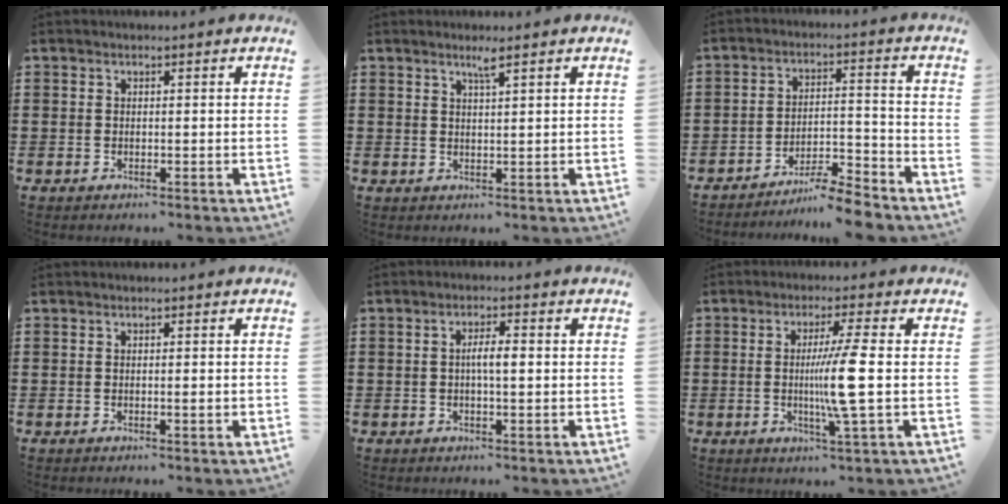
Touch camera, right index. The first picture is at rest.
{"total": 2.1, "force": [1.5, -0.1, 1.4], "torque": [-0.029, -0.002, 0.026]}
{"total": 6.2, "force": [-6.0, 0.0, 1.8], "torque": [-0.030, 0.003, -0.115]}
{"total": 1.2, "force": [-0.1, 0.0, 1.1], "torque": [-0.019, -0.003, -0.002]}
{"total": 3.2, "force": [-0.1, 0.7, 3.1], "torque": [-0.055, 0.001, -0.004]}
{"total": 8.5, "force": [-0.5, -0.9, 8.4], "torque": [-0.156, -0.016, -0.017]}